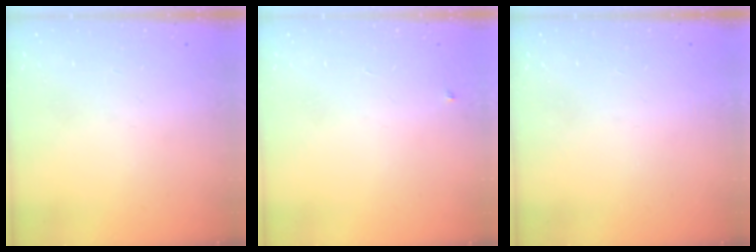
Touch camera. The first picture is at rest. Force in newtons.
{"total": 2.7, "press": 2.7, "slide": 0.4}
{"total": 1.6, "press": 1.6, "slide": 0.1}